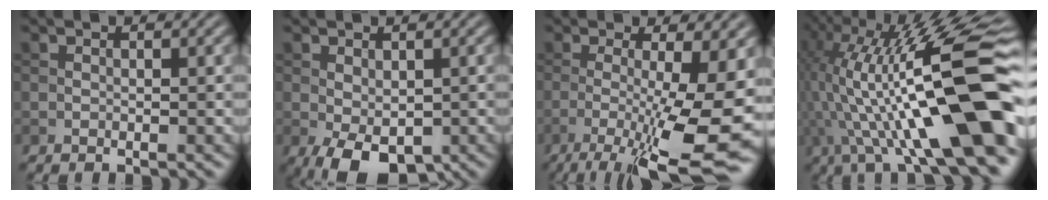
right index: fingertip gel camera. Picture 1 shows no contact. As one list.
[{"total": 4.9, "force": [-1.7, 2.6, 3.7], "torque": [-0.071, -0.011, -0.023]}, {"total": 12.1, "force": [-3.3, 2.6, 11.3], "torque": [-0.169, -0.014, -0.044]}, {"total": 17.3, "force": [0.0, 5.6, 16.3], "torque": [-0.292, 0.025, 0.014]}]